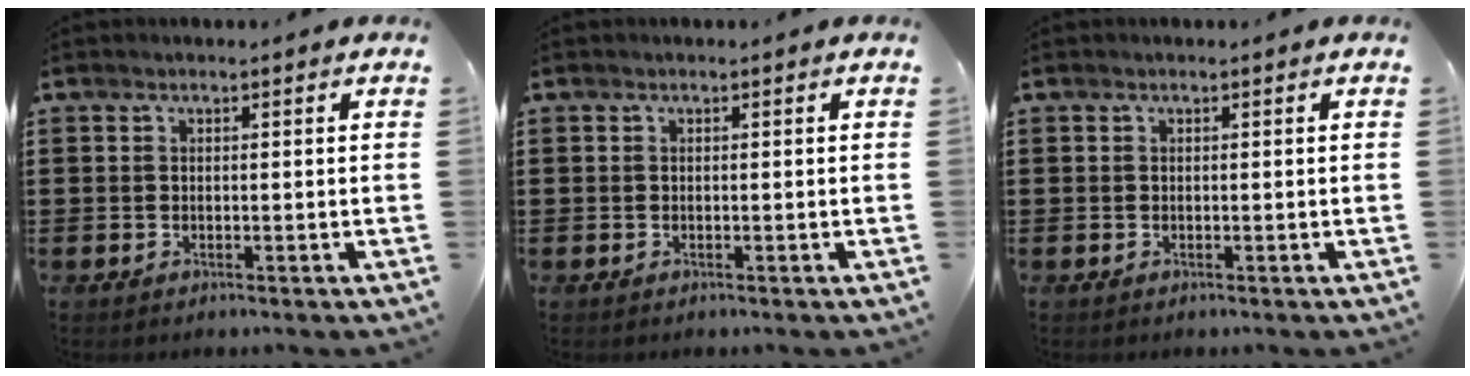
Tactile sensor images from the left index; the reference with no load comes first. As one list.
[{"total": 0.0}, {"total": 0.0}]